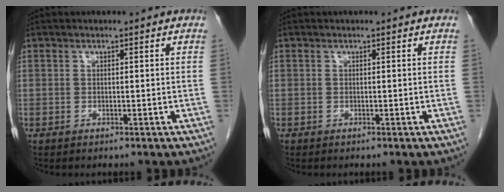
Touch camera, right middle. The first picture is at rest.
{"total": 0.0}